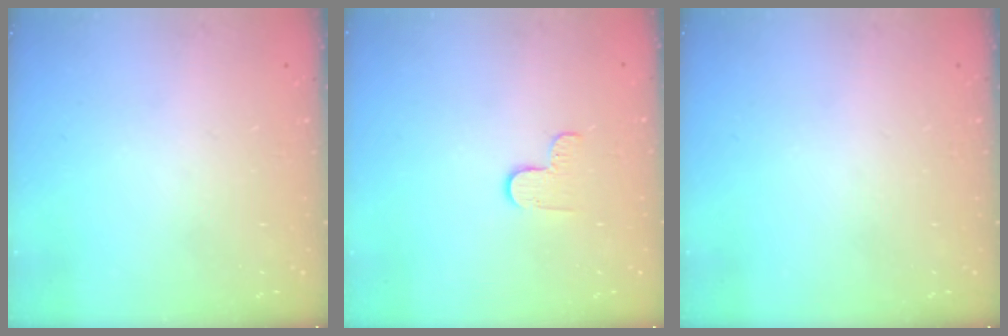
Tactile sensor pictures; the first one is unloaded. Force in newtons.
{"total": 3.8, "press": 3.8, "slide": 0.4}
{"total": 0.0}